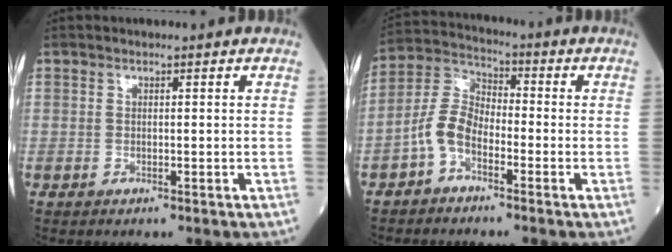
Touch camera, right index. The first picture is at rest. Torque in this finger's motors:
{"motor_torque": [0.19, -0.15, 0.36, 0.11]}